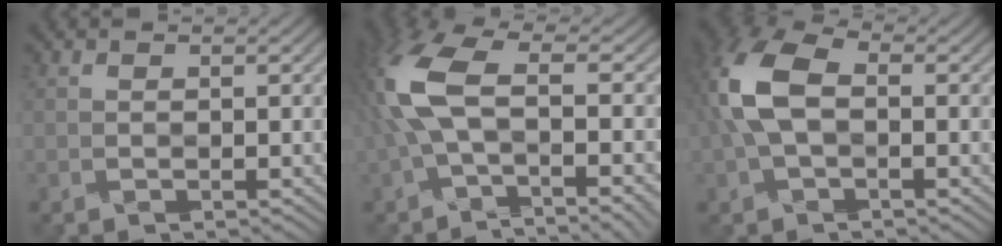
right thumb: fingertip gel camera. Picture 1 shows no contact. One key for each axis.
{"total": 12.1, "fx": -1.3, "fy": 4.3, "fz": 11.2, "tx": -0.272, "ty": 0.011, "tz": -0.027}
{"total": 8.2, "fx": 0.5, "fy": 4.8, "fz": 6.6, "tx": -0.178, "ty": 0.022, "tz": -0.004}